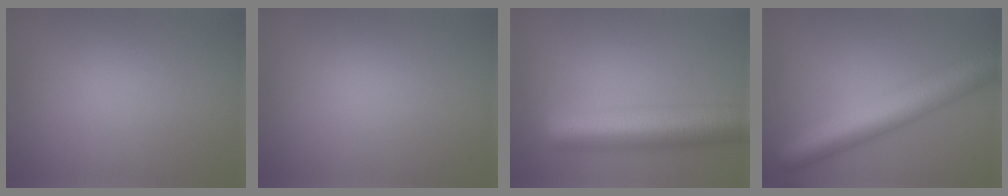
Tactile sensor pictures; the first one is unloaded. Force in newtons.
{"total": 0.0}
{"total": 8.8, "press": 8.8, "slide": 0.2}
{"total": 8.0, "press": 8.0, "slide": 0.1}